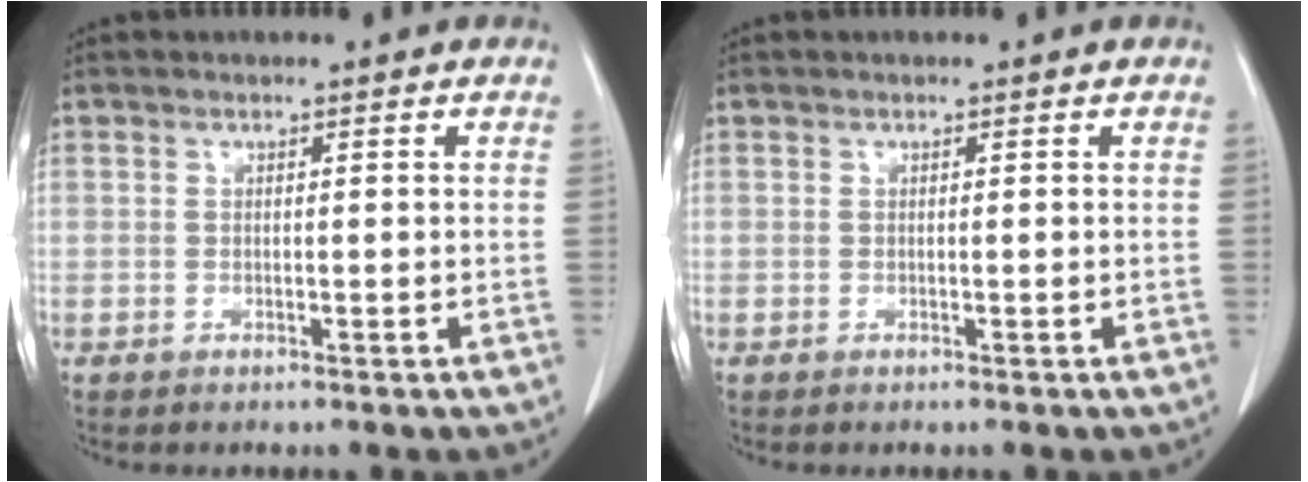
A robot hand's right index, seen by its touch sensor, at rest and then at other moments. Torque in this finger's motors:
{"motor_torque": [0.00, 0.00, 0.00, 0.00]}